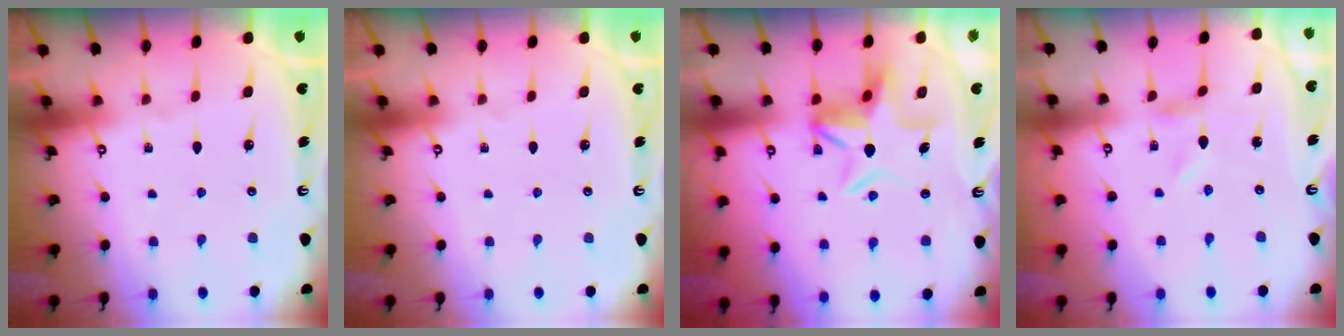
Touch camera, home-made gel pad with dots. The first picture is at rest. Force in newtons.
{"total": 0.0}
{"total": 6.7, "press": 6.7, "slide": 0.5}
{"total": 0.0}